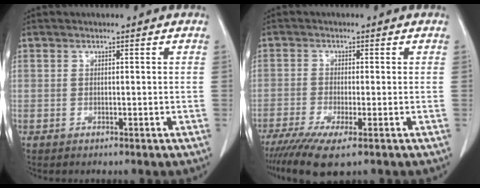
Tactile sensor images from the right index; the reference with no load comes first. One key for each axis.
{"total": 7.0, "fx": -4.4, "fy": 0.9, "fz": 5.3, "tx": -0.091, "ty": -0.018, "tz": -0.075}